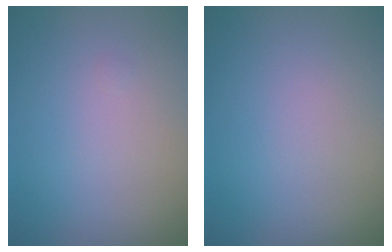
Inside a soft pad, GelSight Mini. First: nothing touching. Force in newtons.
{"total": 0.0}